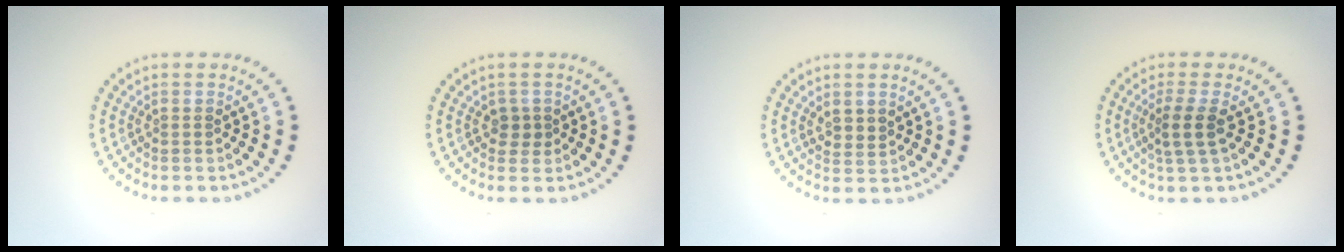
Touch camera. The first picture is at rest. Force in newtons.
{"total": 1.3, "press": 1.1, "slide": 0.7}
{"total": 1.6, "press": 1.3, "slide": 1.0}
{"total": 2.5, "press": 1.9, "slide": 1.5}